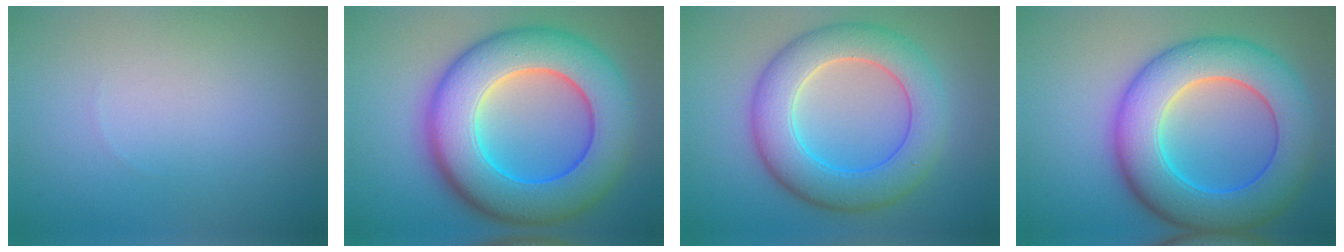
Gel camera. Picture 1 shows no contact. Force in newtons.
{"total": 13.1, "press": 13.1, "slide": 0.2}
{"total": 8.0, "press": 8.0, "slide": 0.3}
{"total": 11.2, "press": 11.2, "slide": 0.2}